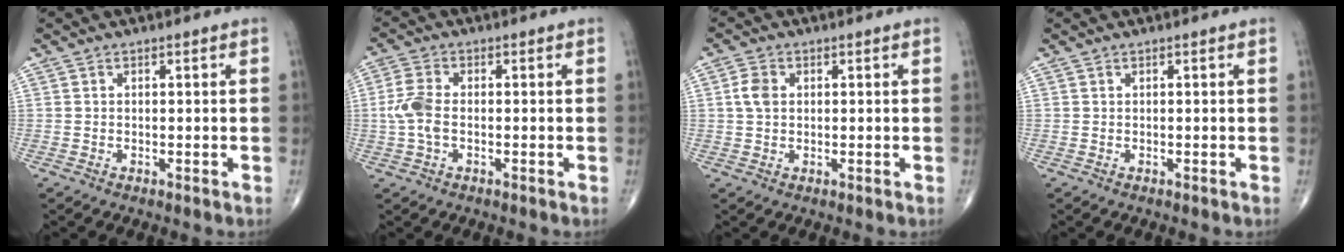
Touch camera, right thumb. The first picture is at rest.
{"total": 5.5, "force": [-0.6, 3.1, 4.5], "torque": [-0.112, 0.012, -0.016]}
{"total": 3.4, "force": [0.5, 2.5, 2.3], "torque": [-0.047, 0.004, 0.007]}
{"total": 0.0}